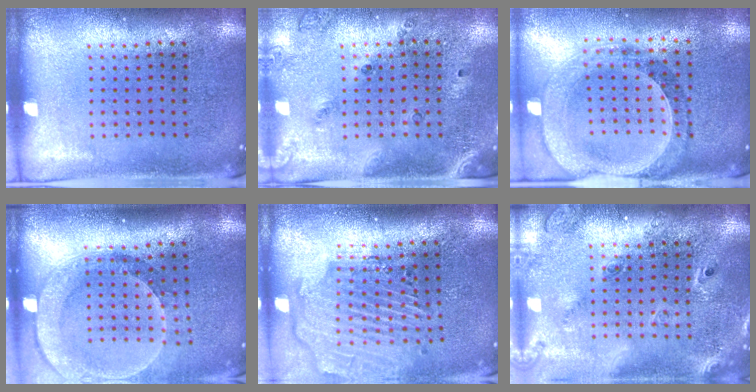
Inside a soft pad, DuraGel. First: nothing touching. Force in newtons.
{"total": 1.5, "press": 1.2, "slide": 0.9}
{"total": 1.5, "press": 1.4, "slide": 0.4}
{"total": 2.5, "press": 1.9, "slide": 1.6}
{"total": 2.8, "press": 2.3, "slide": 1.6}
{"total": 2.3, "press": 1.7, "slide": 1.5}